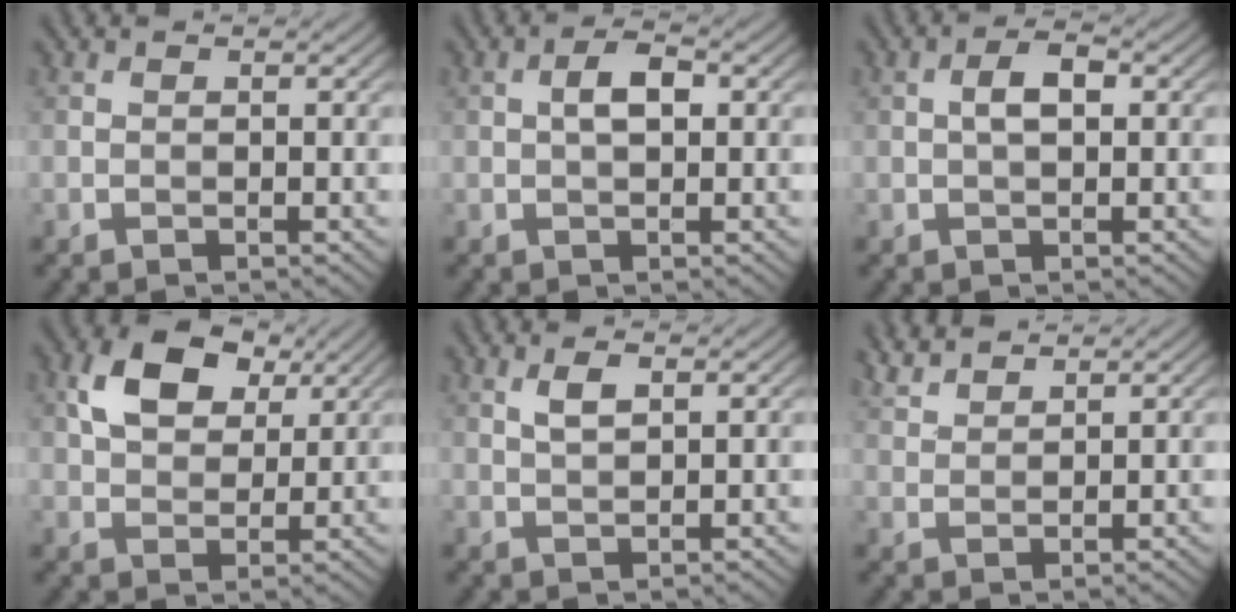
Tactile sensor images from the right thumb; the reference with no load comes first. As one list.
[{"total": 2.8, "force": [0.4, 1.4, 2.5], "torque": [-0.043, 0.007, 0.002]}, {"total": 2.8, "force": [0.3, 1.2, 2.4], "torque": [-0.043, 0.008, 0.001]}, {"total": 8.0, "force": [3.5, 5.1, 5.0], "torque": [-0.104, 0.003, 0.060]}, {"total": 2.3, "force": [1.1, 0.9, 1.8], "torque": [-0.041, 0.002, 0.024]}, {"total": 3.7, "force": [3.3, 0.8, 1.4], "torque": [-0.036, 0.005, 0.071]}]